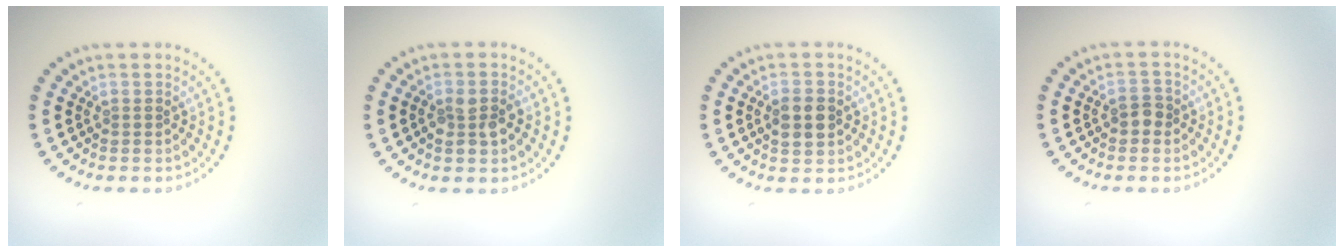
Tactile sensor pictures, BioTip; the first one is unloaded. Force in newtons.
{"total": 2.5, "press": 2.4, "slide": 0.6}
{"total": 2.9, "press": 2.9, "slide": 0.0}
{"total": 1.5, "press": 1.4, "slide": 0.3}